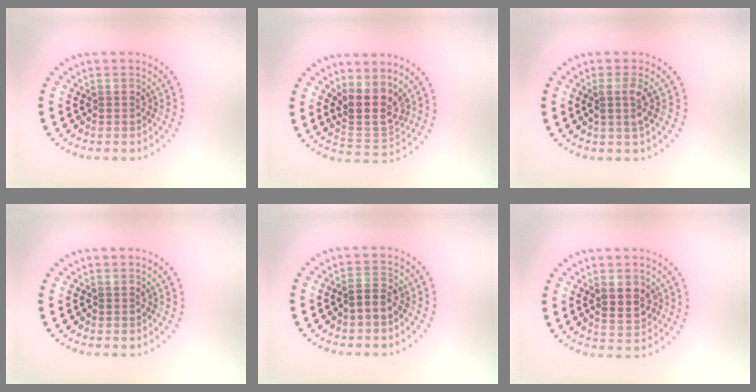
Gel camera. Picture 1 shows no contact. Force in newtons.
{"total": 3.8, "press": 3.0, "slide": 2.4}
{"total": 1.8, "press": 1.4, "slide": 1.2}
{"total": 0.0}
{"total": 1.8, "press": 1.6, "slide": 0.8}
{"total": 3.0, "press": 3.0, "slide": 0.1}